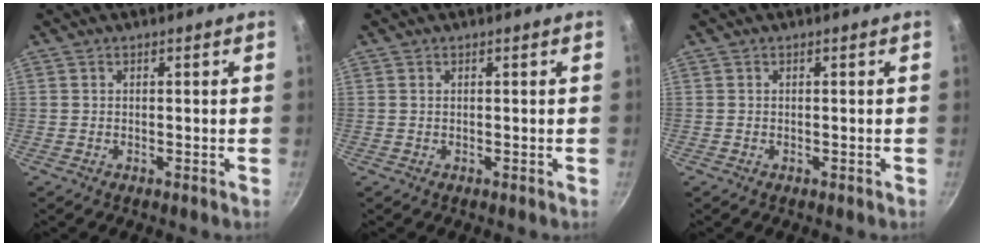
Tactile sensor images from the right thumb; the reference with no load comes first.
{"total": 0.0}
{"total": 0.0}